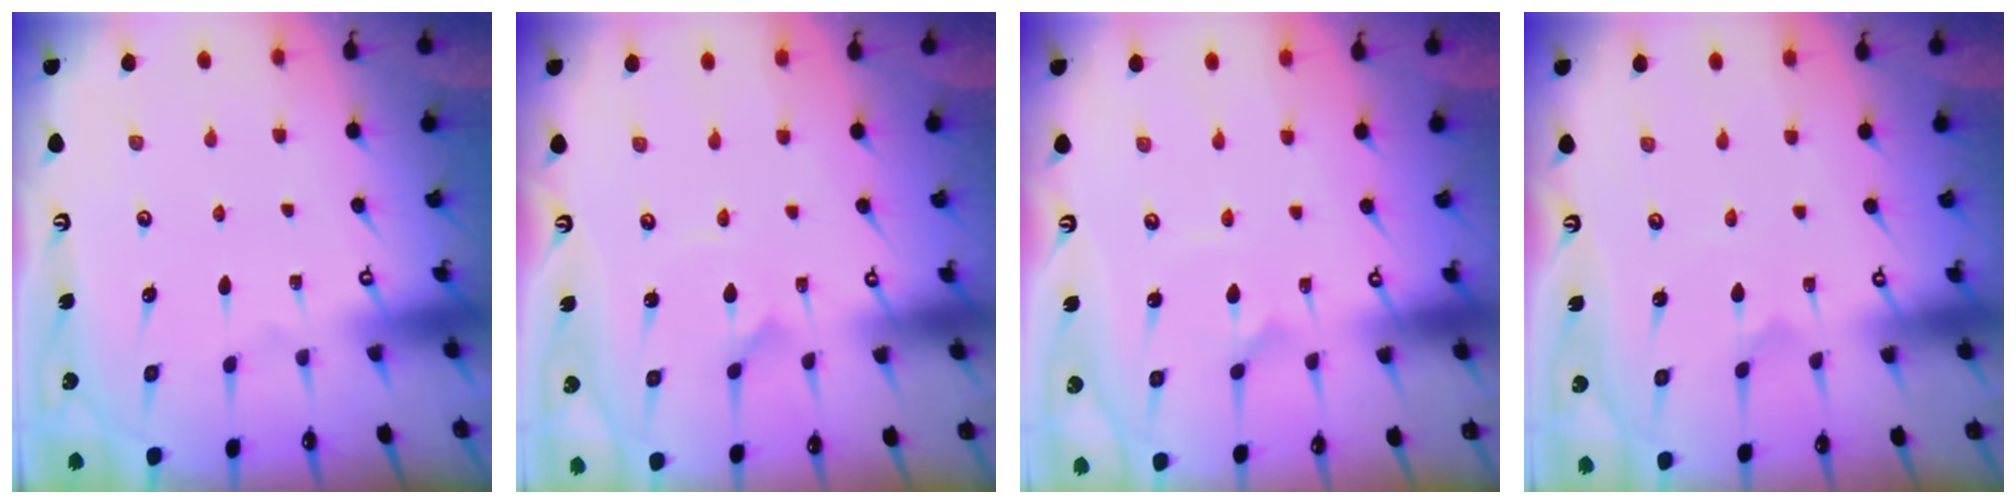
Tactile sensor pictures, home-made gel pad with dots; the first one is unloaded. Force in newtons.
{"total": 1.1, "press": 1.1, "slide": 0.1}
{"total": 2.5, "press": 2.4, "slide": 0.4}
{"total": 0.0}